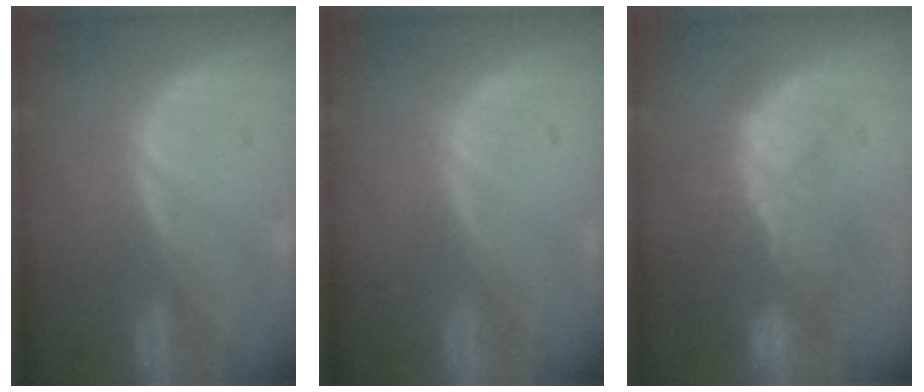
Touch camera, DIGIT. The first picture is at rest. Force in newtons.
{"total": 0.0}
{"total": 10.0, "press": 9.0, "slide": 4.2}